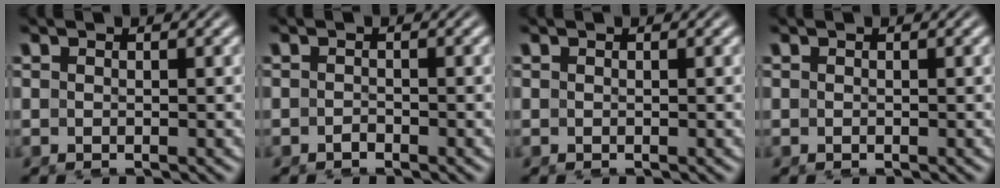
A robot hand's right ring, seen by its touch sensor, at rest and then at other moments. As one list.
[{"total": 0.9, "force": [-0.9, -0.2, -0.2], "torque": [0.006, -0.006, -0.011]}, {"total": 0.0}, {"total": 0.0}]